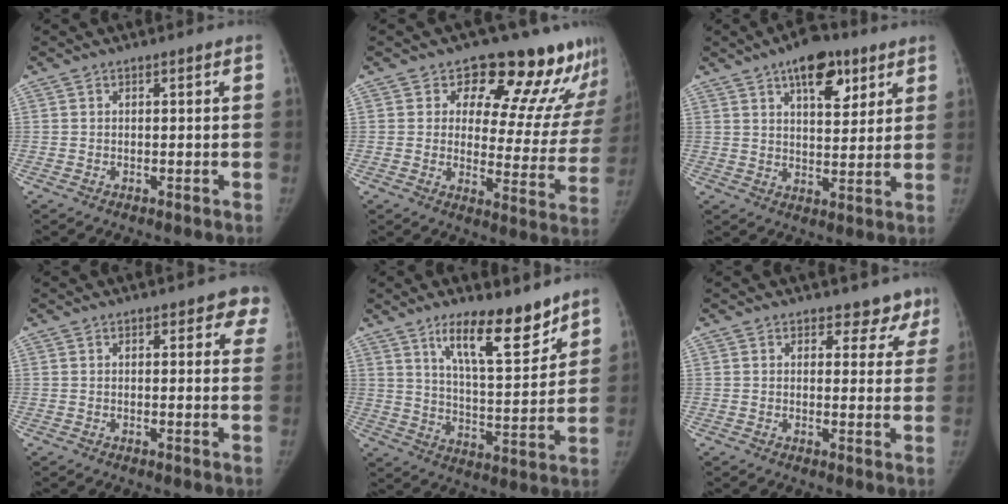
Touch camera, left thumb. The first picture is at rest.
{"total": 16.6, "force": [13.4, 7.4, 6.5], "torque": [-0.009, -0.096, 0.149]}
{"total": 11.2, "force": [6.3, 5.3, 7.5], "torque": [-0.081, -0.028, 0.094]}
{"total": 4.5, "force": [3.2, 2.3, 2.3], "torque": [0.016, -0.009, 0.023]}
{"total": 13.9, "force": [9.8, 4.0, 9.1], "torque": [-0.116, -0.074, 0.169]}
{"total": 5.7, "force": [4.7, 3.2, 0.5], "torque": [0.038, -0.025, 0.041]}